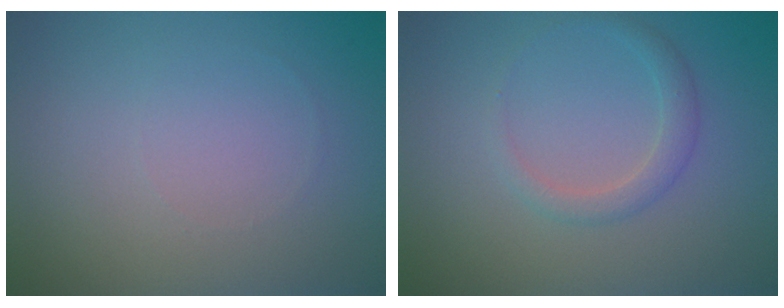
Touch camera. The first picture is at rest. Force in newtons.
{"total": 1.8, "press": 1.8, "slide": 0.0}